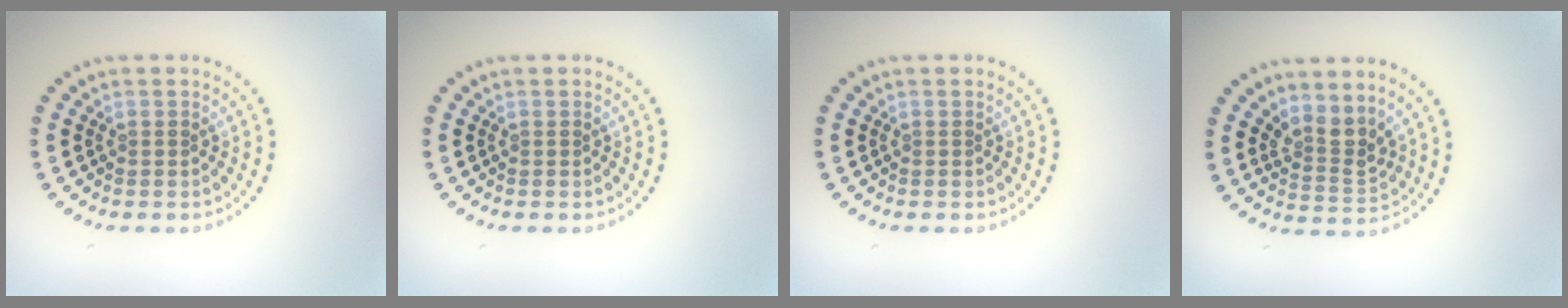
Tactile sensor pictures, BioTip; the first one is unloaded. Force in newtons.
{"total": 0.0}
{"total": 0.0}
{"total": 2.7, "press": 2.0, "slide": 1.9}